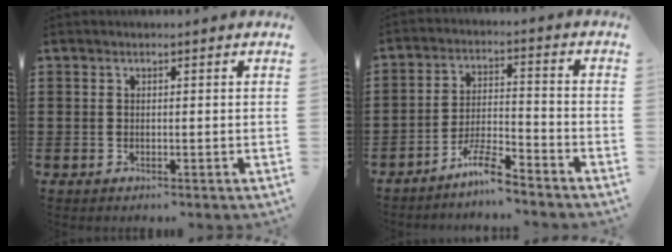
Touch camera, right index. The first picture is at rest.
{"total": 6.3, "force": [-5.4, 0.8, 3.1], "torque": [-0.066, 0.005, -0.104]}